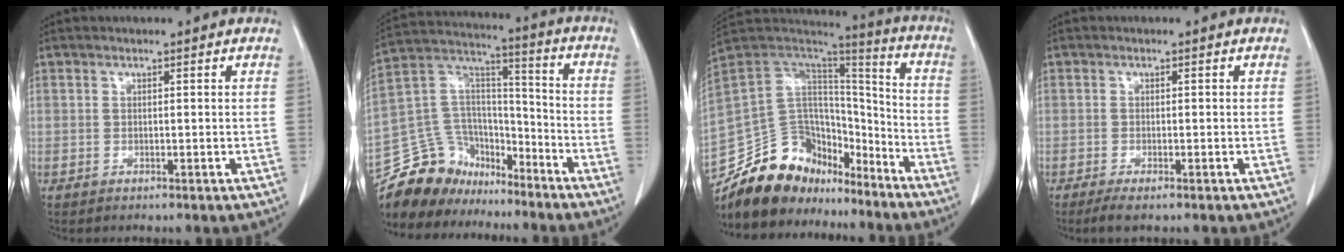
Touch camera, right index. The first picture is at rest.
{"total": 15.8, "force": [-13.7, 7.6, 2.3], "torque": [-0.052, 0.074, -0.244]}
{"total": 19.1, "force": [-15.8, 9.2, 5.5], "torque": [-0.094, 0.061, -0.264]}
{"total": 2.6, "force": [-1.8, 0.3, 1.8], "torque": [-0.032, -0.008, -0.031]}